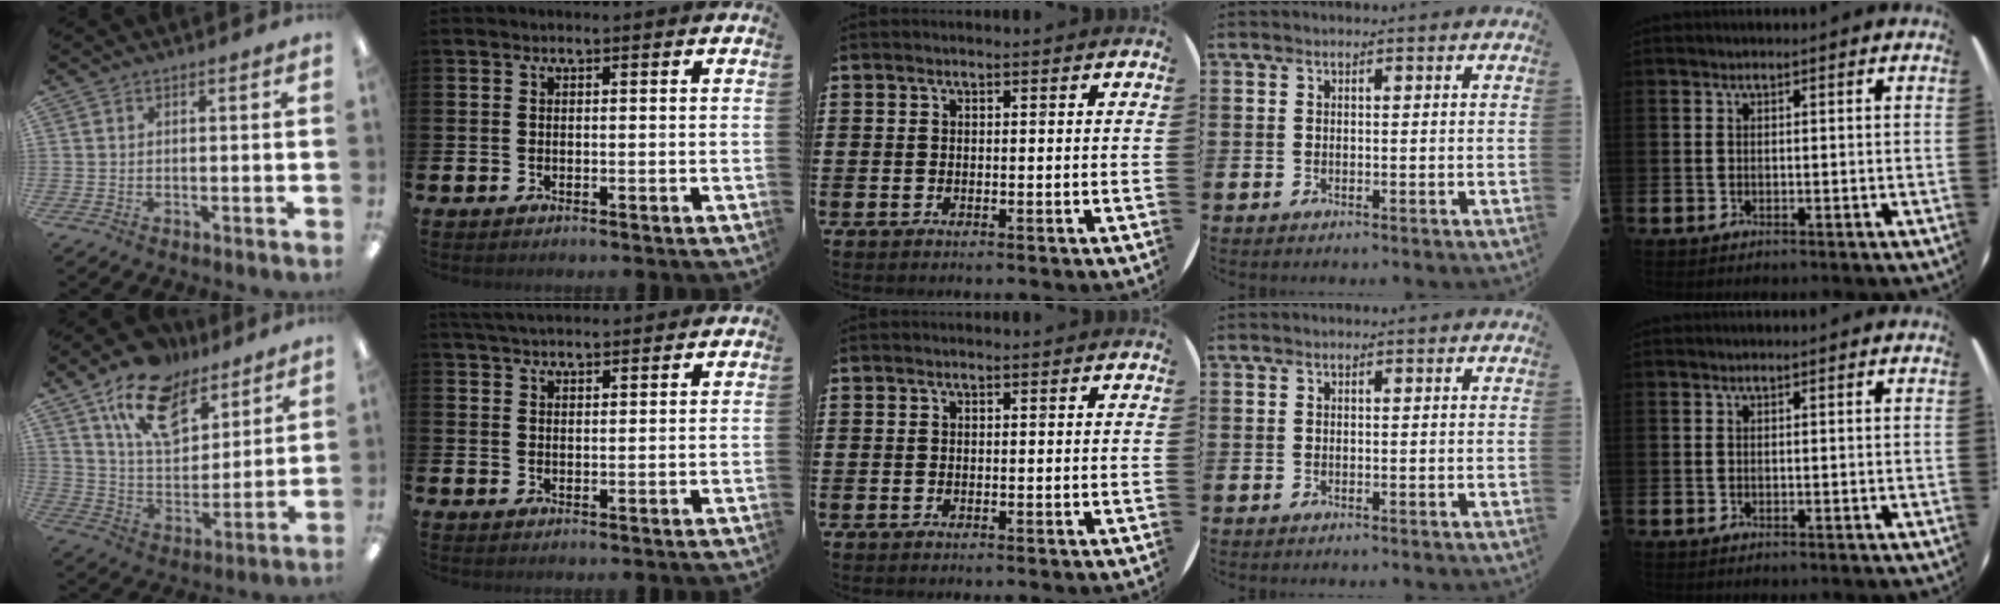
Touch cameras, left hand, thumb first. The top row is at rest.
{"thumb": {"total": 16.4, "force": [10.4, 9.2, 8.6], "torque": [-0.143, -0.047, 0.189]}, "index": {"total": 3.7, "force": [3.6, 0.6, 0.8], "torque": [-0.017, -0.013, 0.066]}}